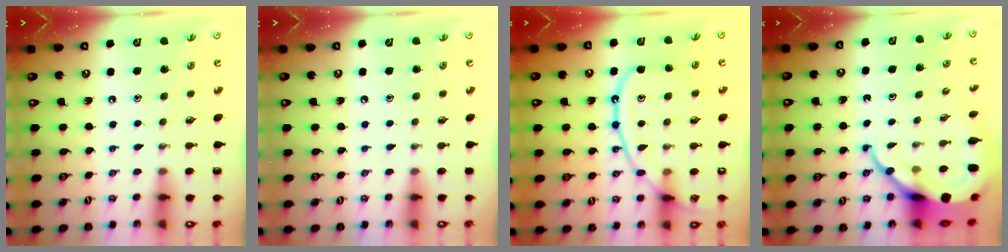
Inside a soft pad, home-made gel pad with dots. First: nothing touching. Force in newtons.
{"total": 2.8, "press": 2.7, "slide": 0.4}
{"total": 13.5, "press": 13.4, "slide": 1.2}
{"total": 12.9, "press": 12.8, "slide": 1.2}